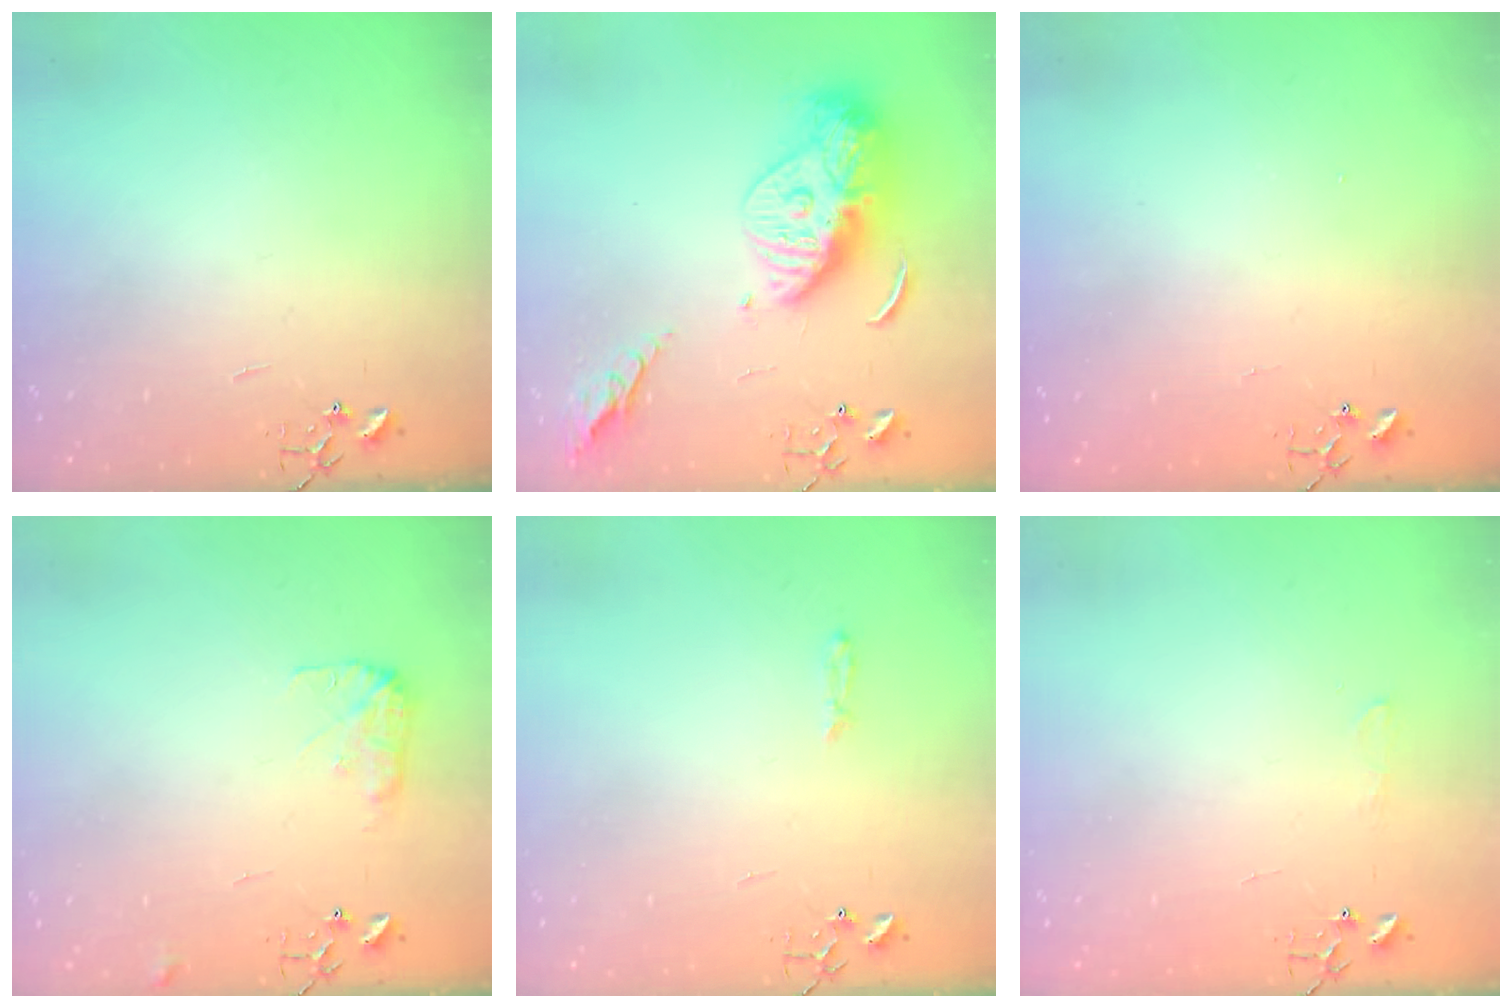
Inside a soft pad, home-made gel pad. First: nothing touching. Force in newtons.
{"total": 16.9, "press": 16.8, "slide": 1.6}
{"total": 1.3, "press": 1.2, "slide": 0.1}
{"total": 8.3, "press": 8.3, "slide": 0.2}
{"total": 3.6, "press": 3.6, "slide": 0.4}
{"total": 4.7, "press": 4.6, "slide": 0.7}